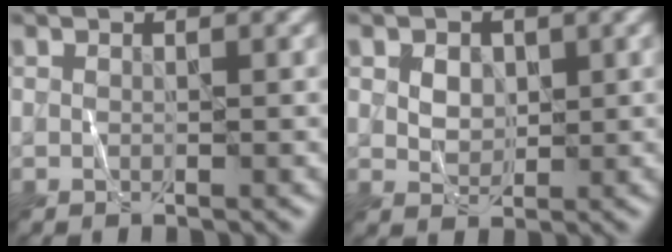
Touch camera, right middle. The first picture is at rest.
{"total": 2.1, "force": [0.7, 1.6, 1.2], "torque": [-0.022, 0.000, 0.009]}